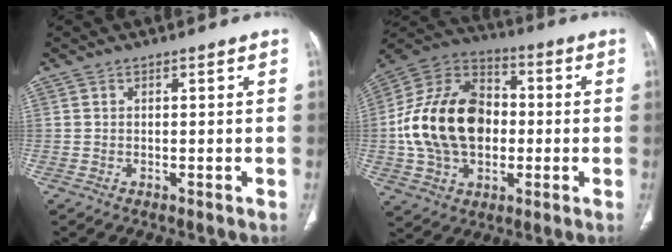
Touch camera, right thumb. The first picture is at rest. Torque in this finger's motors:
{"motor_torque": [2.14, 2.87, 1.45, -1.27, 0.67]}